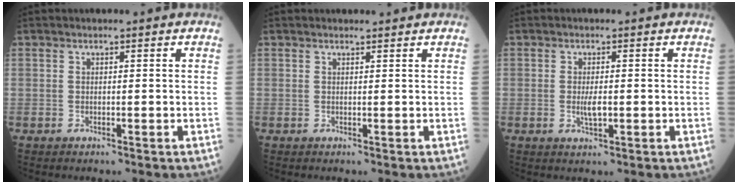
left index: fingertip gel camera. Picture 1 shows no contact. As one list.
[{"total": 0.9, "force": [0.9, 0.1, -0.1], "torque": [-0.002, 0.001, 0.015]}, {"total": 2.2, "force": [-0.4, 0.6, 2.0], "torque": [-0.039, -0.001, -0.005]}]